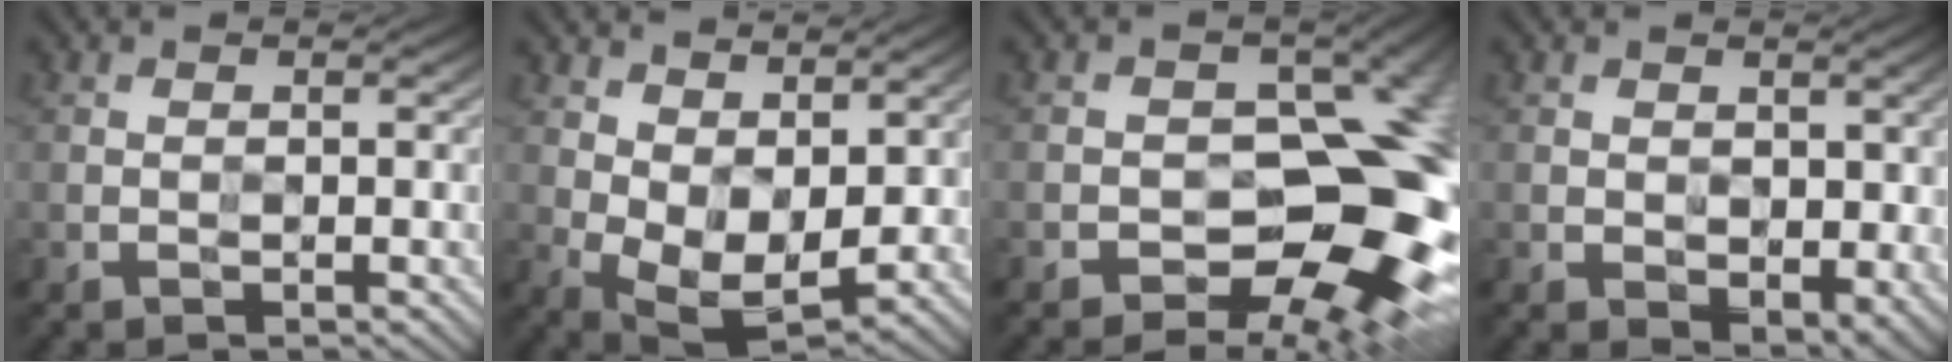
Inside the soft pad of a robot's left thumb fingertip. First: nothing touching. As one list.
[{"total": 7.5, "force": [2.6, 4.4, 5.5], "torque": [-0.122, -0.011, 0.052]}, {"total": 15.4, "force": [-5.1, 9.4, 11.1], "torque": [-0.100, 0.001, -0.070]}, {"total": 3.2, "force": [0.6, 2.4, 2.1], "torque": [-0.039, -0.016, 0.014]}]